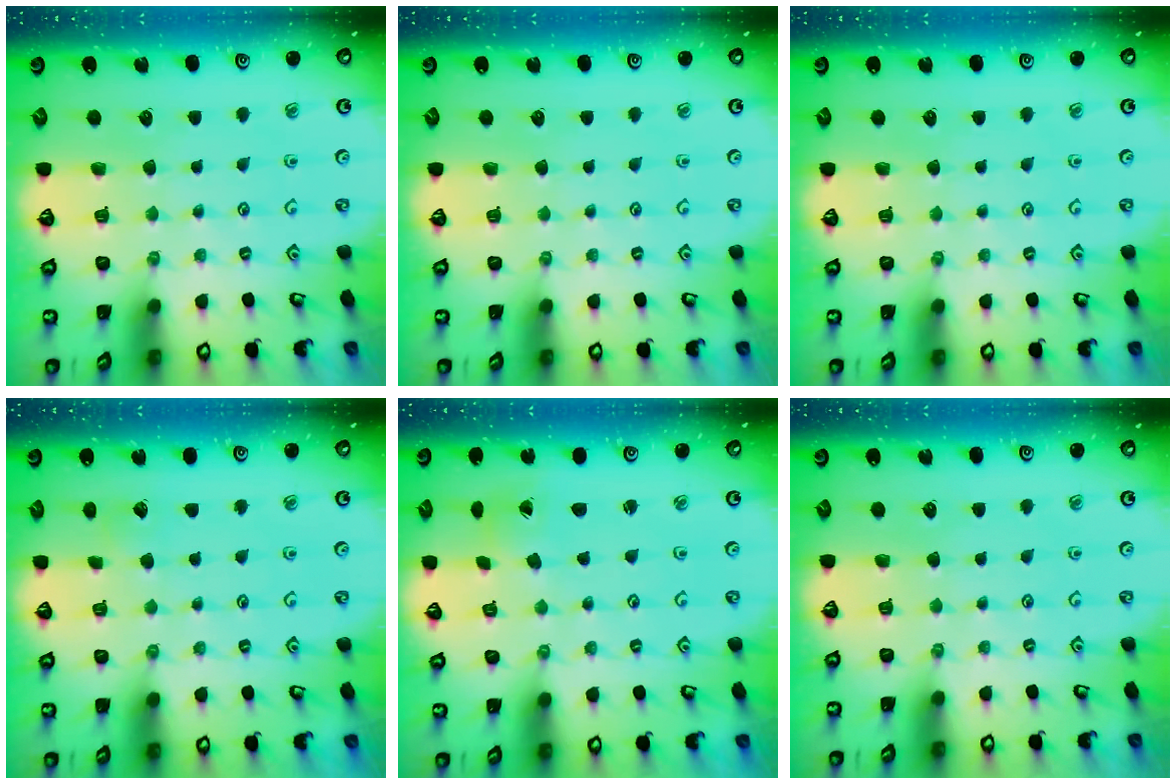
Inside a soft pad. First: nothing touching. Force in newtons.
{"total": 0.0}
{"total": 0.0}
{"total": 2.9, "press": 2.9, "slide": 0.2}
{"total": 0.5, "press": 0.5, "slide": 0.1}
{"total": 0.0}